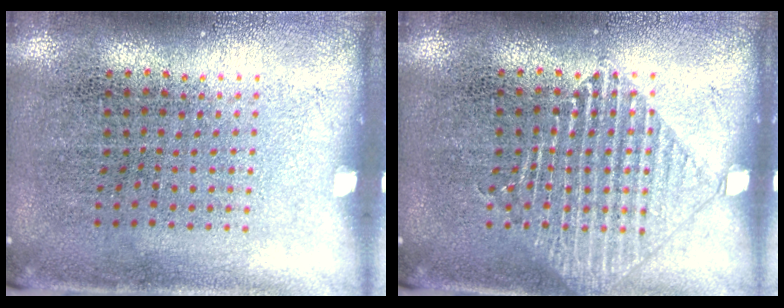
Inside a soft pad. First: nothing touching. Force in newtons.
{"total": 2.0, "press": 2.0, "slide": 0.3}